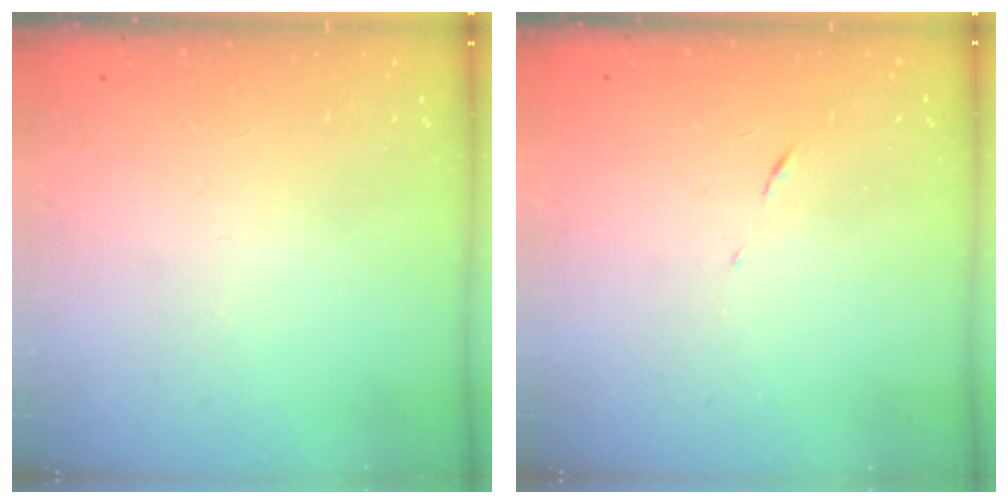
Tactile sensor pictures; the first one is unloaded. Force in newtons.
{"total": 5.0, "press": 5.0, "slide": 0.3}